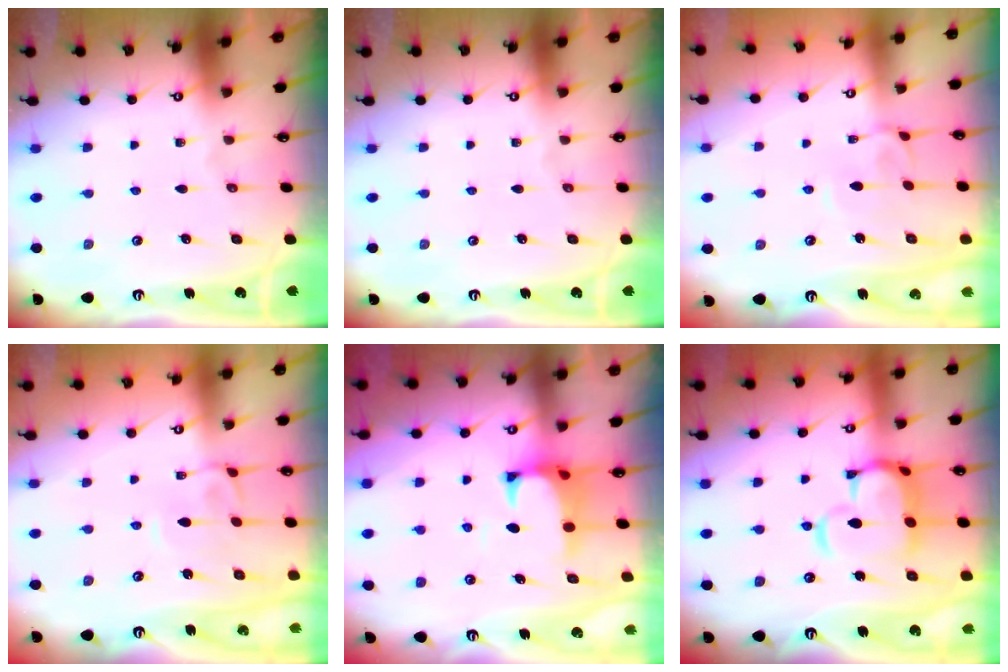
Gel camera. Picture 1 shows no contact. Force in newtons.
{"total": 0.0}
{"total": 3.9, "press": 3.9, "slide": 0.3}
{"total": 3.0, "press": 2.9, "slide": 0.7}
{"total": 1.3, "press": 0.8, "slide": 1.0}
{"total": 8.1, "press": 7.9, "slide": 1.4}